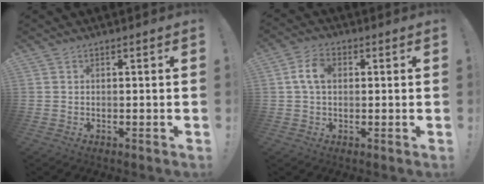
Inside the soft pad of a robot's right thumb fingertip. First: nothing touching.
{"total": 6.7, "force": [1.0, 4.4, 5.0], "torque": [-0.098, 0.013, 0.019]}